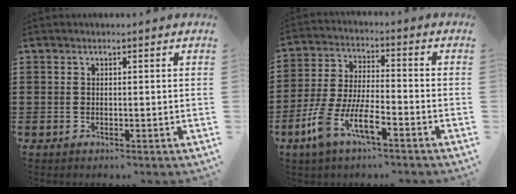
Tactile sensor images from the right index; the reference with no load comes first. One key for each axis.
{"total": 8.8, "fx": -4.8, "fy": 2.6, "fz": 6.9, "tx": -0.174, "ty": -0.012, "tz": -0.097}